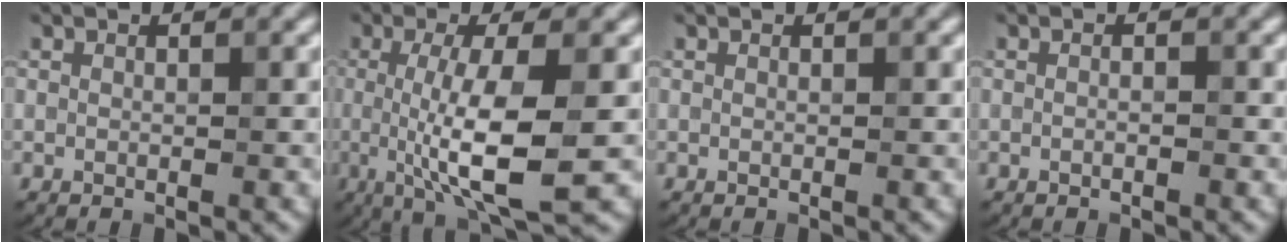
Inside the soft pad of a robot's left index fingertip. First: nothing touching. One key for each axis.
{"total": 7.9, "fx": -0.8, "fy": 2.0, "fz": 7.6, "tx": -0.131, "ty": -0.015, "tz": -0.010}
{"total": 0.0}
{"total": 0.6, "fx": -0.2, "fy": 0.2, "fz": 0.5, "tx": -0.009, "ty": -0.005, "tz": -0.006}